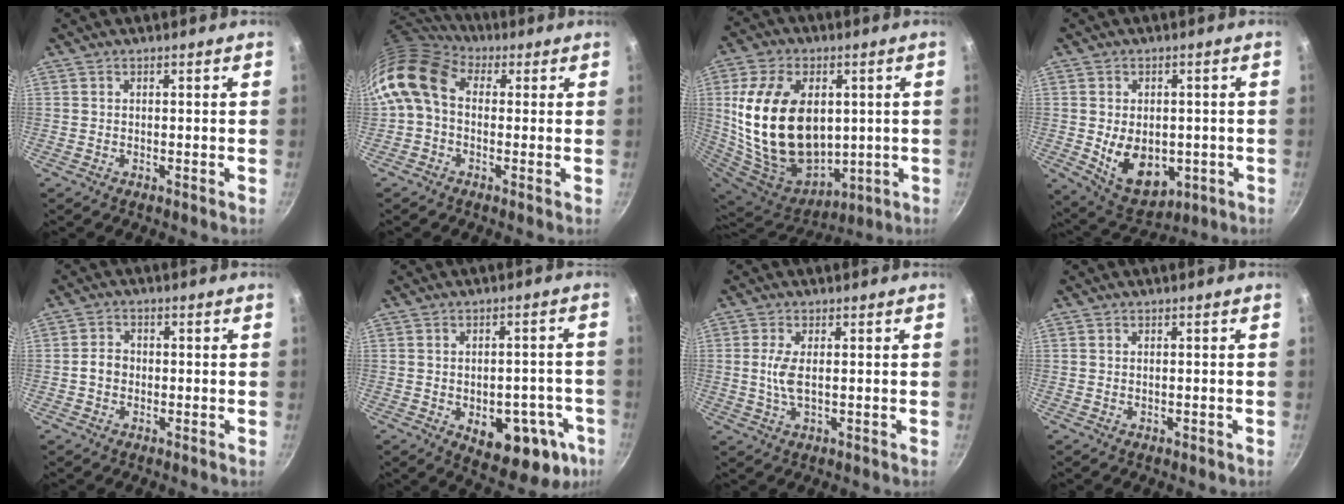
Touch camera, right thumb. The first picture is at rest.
{"total": 10.9, "force": [1.0, 8.1, 7.2], "torque": [-0.129, 0.022, -0.003]}
{"total": 26.3, "force": [2.8, 17.5, 19.3], "torque": [-0.343, -0.008, 0.072]}
{"total": 11.6, "force": [-1.6, 8.1, 8.2], "torque": [-0.100, -0.010, 0.000]}
{"total": 3.2, "force": [-0.5, 2.6, 1.7], "torque": [-0.017, 0.014, -0.012]}
{"total": 16.0, "force": [-4.6, 8.7, 12.6], "torque": [-0.119, -0.007, -0.048]}
{"total": 4.1, "force": [0.2, 1.5, 3.8], "torque": [-0.090, -0.002, 0.006]}
{"total": 0.6, "force": [-0.2, 0.3, 0.5], "torque": [-0.005, 0.002, -0.003]}